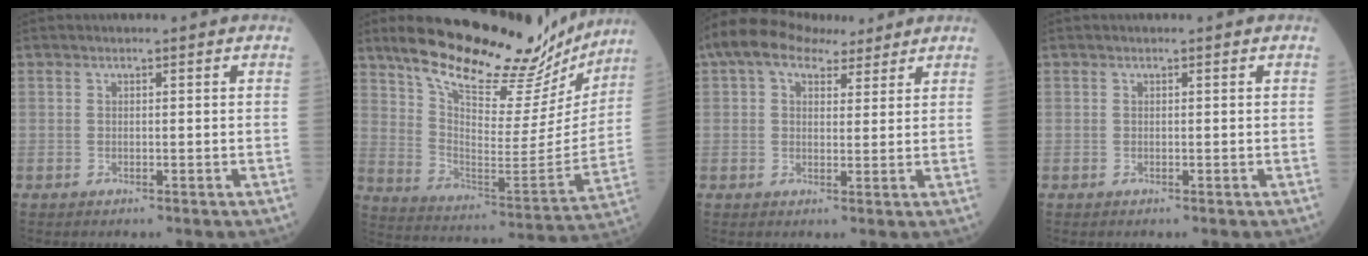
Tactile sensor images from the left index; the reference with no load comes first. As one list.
[{"total": 25.2, "force": [21.0, 7.0, 11.9], "torque": [-0.184, -0.015, 0.307]}, {"total": 8.7, "force": [6.3, 4.3, 4.3], "torque": [-0.078, 0.043, 0.107]}, {"total": 0.0}]